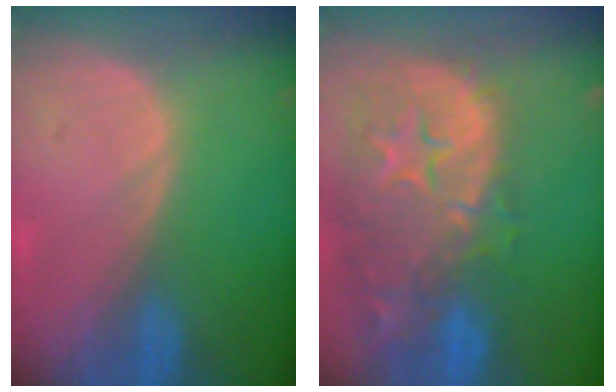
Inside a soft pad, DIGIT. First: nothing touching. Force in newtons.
{"total": 15.3, "press": 12.2, "slide": 9.2}